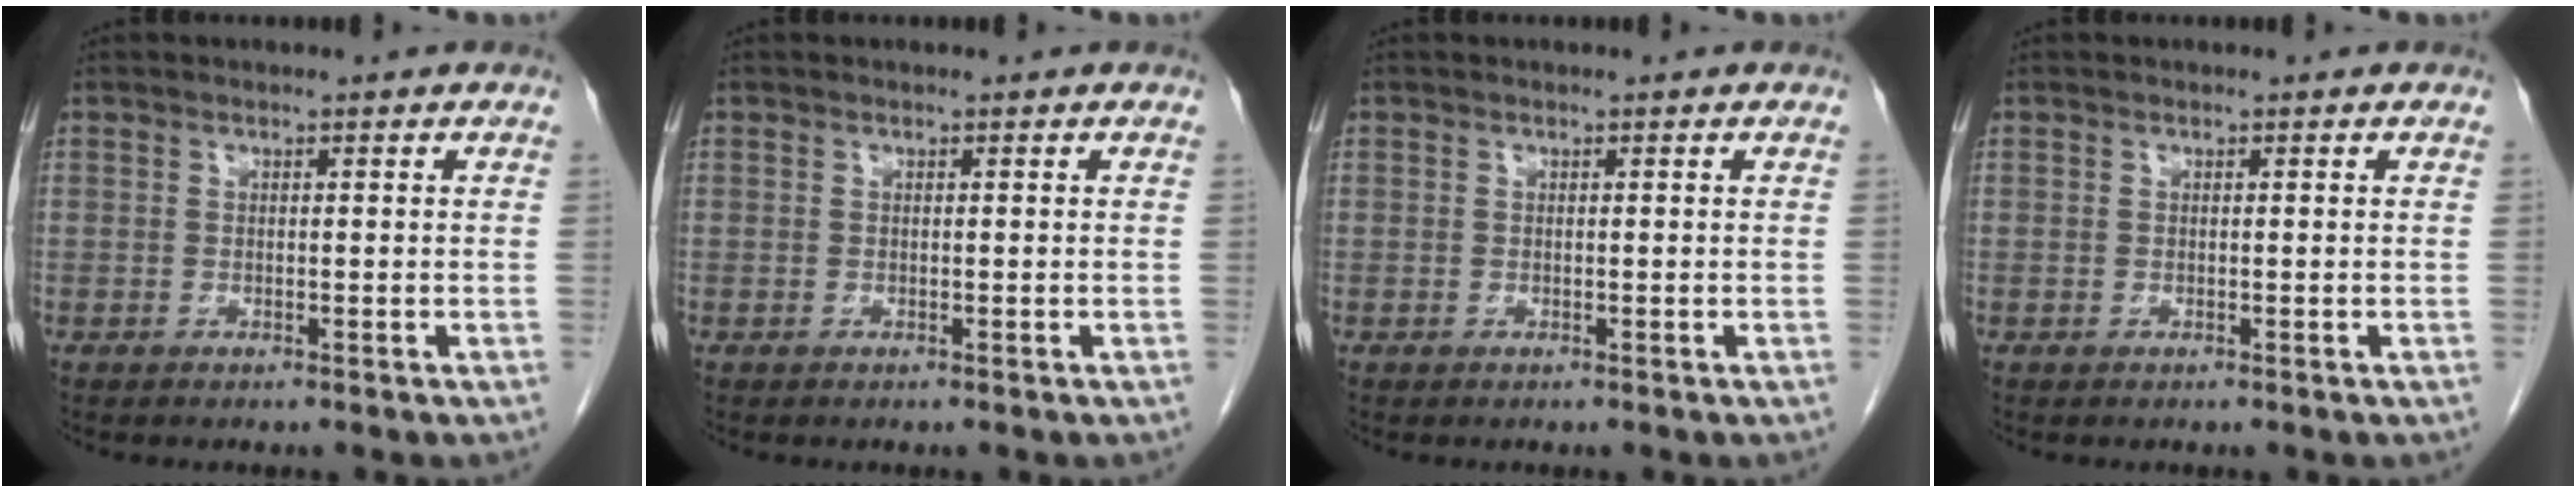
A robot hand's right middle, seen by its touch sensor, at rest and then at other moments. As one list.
[{"total": 0.0}, {"total": 0.0}, {"total": 0.0}]